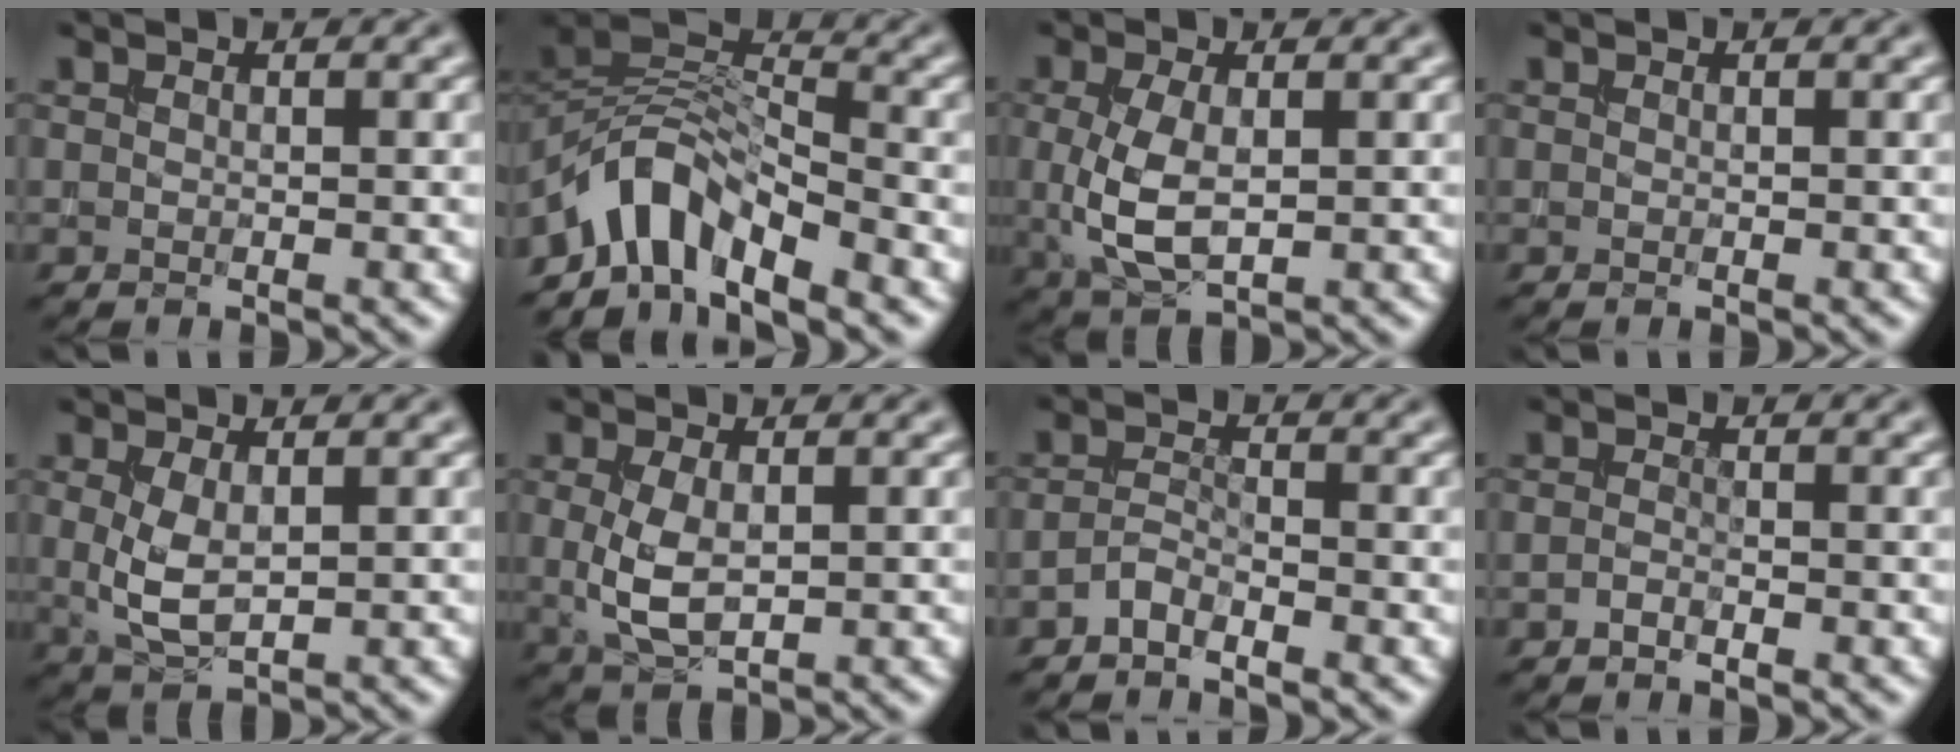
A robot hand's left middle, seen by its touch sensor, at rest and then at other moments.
{"total": 5.8, "force": [-4.5, 2.1, 2.9], "torque": [-0.039, 0.006, -0.095]}
{"total": 4.8, "force": [-0.1, 2.4, 4.2], "torque": [-0.102, -0.004, 0.001]}
{"total": 0.0}
{"total": 3.3, "force": [0.3, 1.5, 2.9], "torque": [-0.069, -0.002, 0.010]}
{"total": 3.8, "force": [0.0, 2.0, 3.3], "torque": [-0.077, 0.001, 0.005]}
{"total": 1.5, "force": [-1.3, 0.2, 0.6], "torque": [-0.017, 0.006, -0.032]}
{"total": 0.7, "force": [-0.7, 0.0, 0.3], "torque": [-0.007, 0.001, -0.015]}